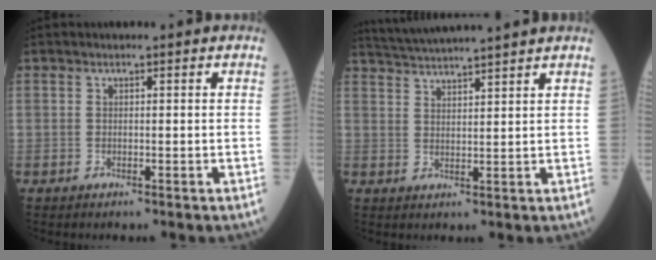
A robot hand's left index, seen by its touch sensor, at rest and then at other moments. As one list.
[{"total": 9.8, "force": [9.1, -1.5, 3.4], "torque": [-0.066, 0.023, 0.142]}]